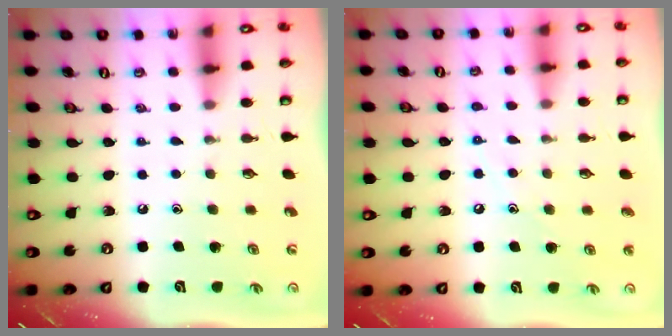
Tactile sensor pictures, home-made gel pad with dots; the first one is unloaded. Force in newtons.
{"total": 6.2, "press": 6.2, "slide": 0.7}